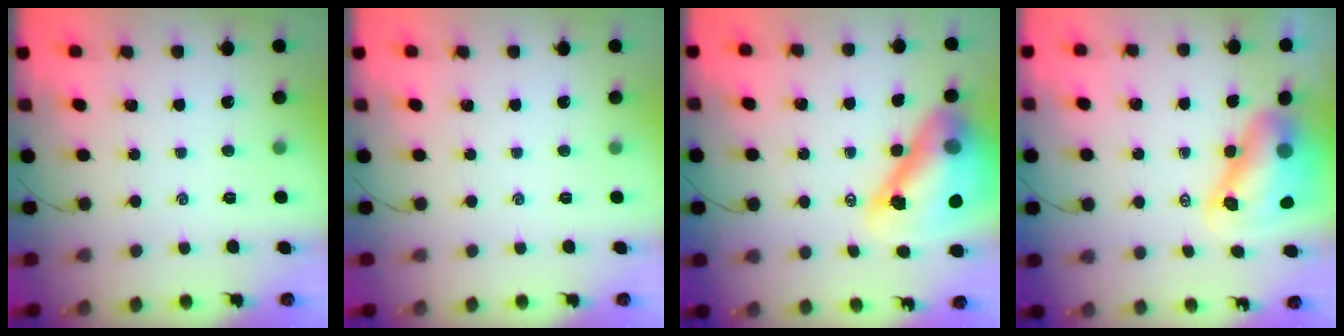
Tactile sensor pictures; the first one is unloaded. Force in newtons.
{"total": 0.0}
{"total": 19.6, "press": 18.8, "slide": 5.4}
{"total": 10.4, "press": 9.9, "slide": 3.0}